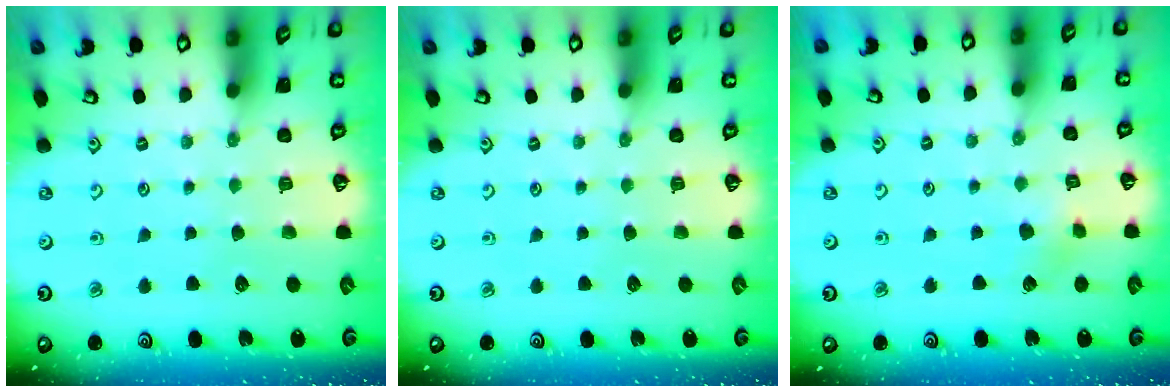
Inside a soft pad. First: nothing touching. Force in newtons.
{"total": 0.0}
{"total": 3.3, "press": 3.3, "slide": 0.6}